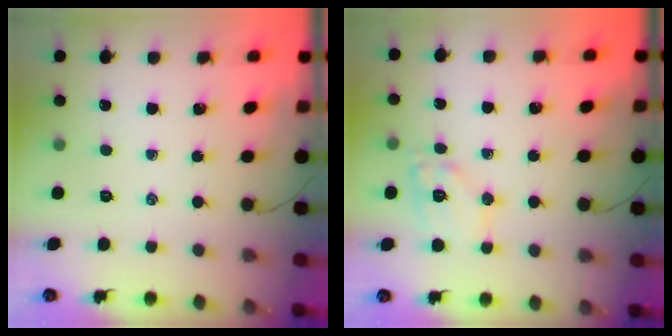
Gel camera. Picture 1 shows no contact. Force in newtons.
{"total": 10.4, "press": 10.4, "slide": 0.4}